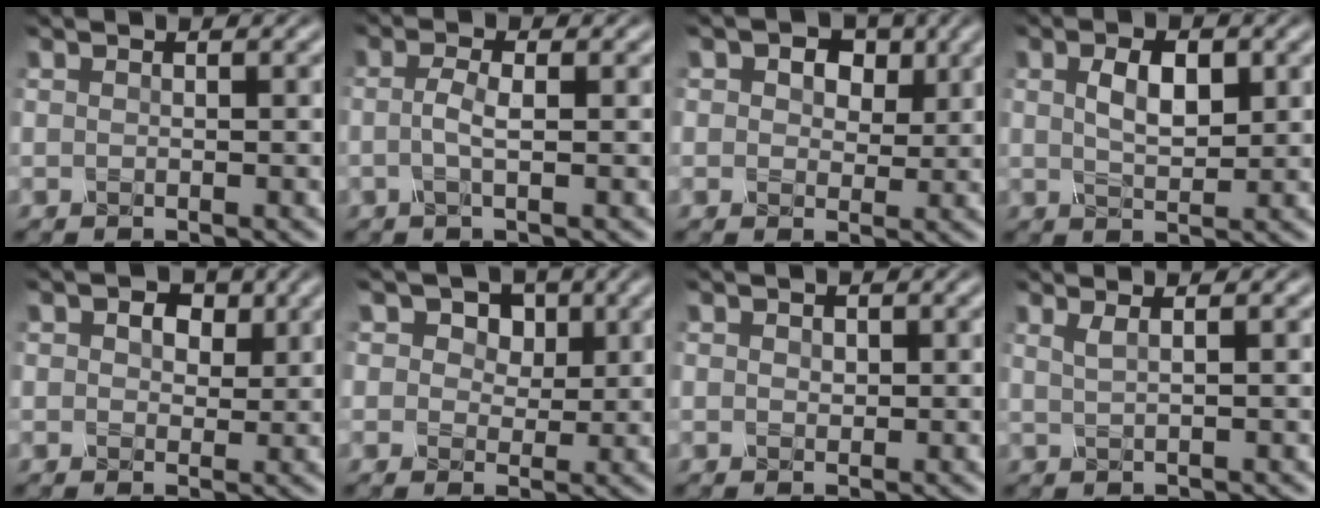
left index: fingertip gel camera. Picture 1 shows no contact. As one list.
[{"total": 1.6, "force": [-0.6, 0.2, 1.5], "torque": [-0.032, 0.005, -0.016]}, {"total": 5.3, "force": [2.5, 3.6, 3.0], "torque": [-0.055, 0.005, 0.017]}, {"total": 3.1, "force": [0.5, 1.6, 2.6], "torque": [-0.052, 0.002, 0.011]}, {"total": 4.0, "force": [1.8, 2.8, 2.3], "torque": [-0.045, 0.003, 0.014]}, {"total": 5.1, "force": [2.2, 3.8, 2.5], "torque": [-0.057, 0.000, 0.028]}, {"total": 0.6, "force": [0.2, 0.6, 0.2], "torque": [-0.005, 0.000, 0.003]}, {"total": 1.3, "force": [0.6, 0.4, 1.1], "torque": [-0.013, 0.006, 0.001]}]